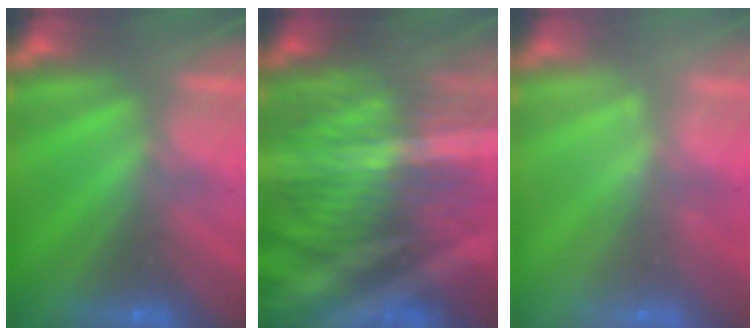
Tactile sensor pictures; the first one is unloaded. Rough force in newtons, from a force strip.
{"total": 8.7}
{"total": 2.2}